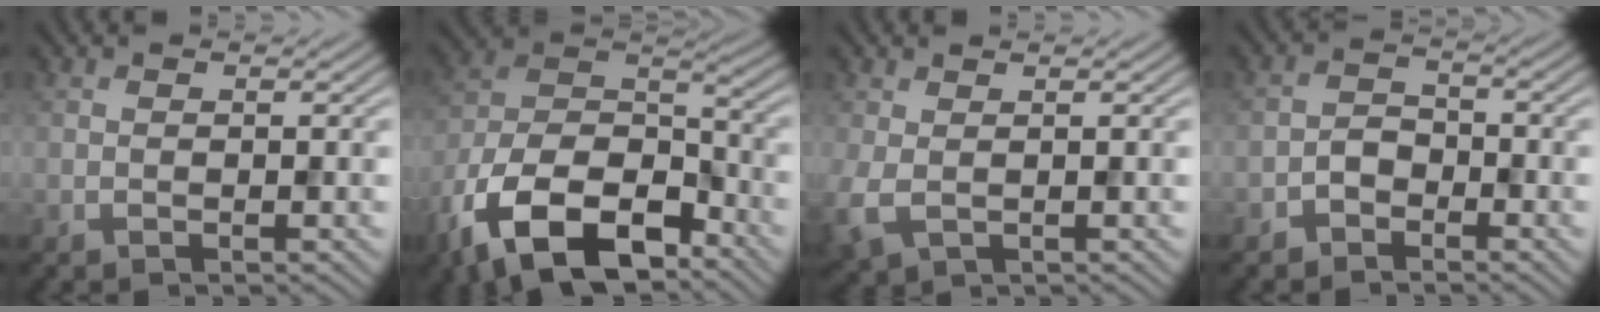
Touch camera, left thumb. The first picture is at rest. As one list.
[{"total": 17.6, "force": [-11.1, 9.0, 10.2], "torque": [-0.233, -0.037, -0.207]}, {"total": 3.1, "force": [0.0, 2.0, 2.4], "torque": [-0.075, -0.008, -0.001]}, {"total": 2.7, "force": [-1.8, 1.7, 1.1], "torque": [-0.019, 0.009, -0.045]}]